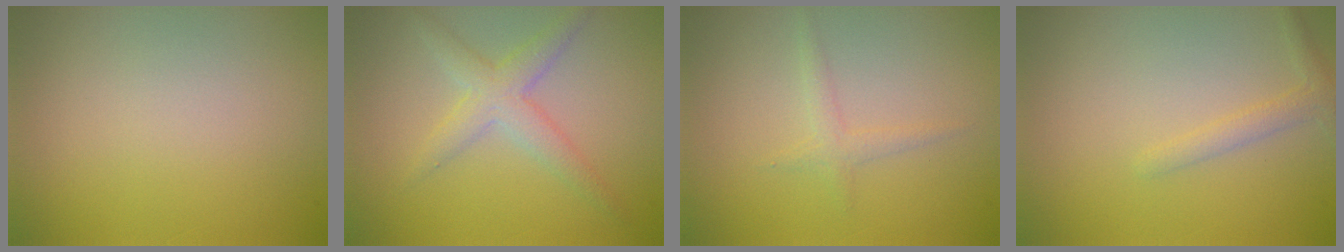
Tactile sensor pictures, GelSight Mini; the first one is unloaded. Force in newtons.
{"total": 2.9, "press": 2.9, "slide": 0.1}
{"total": 1.1, "press": 1.1, "slide": 0.1}
{"total": 1.4, "press": 1.4, "slide": 0.1}